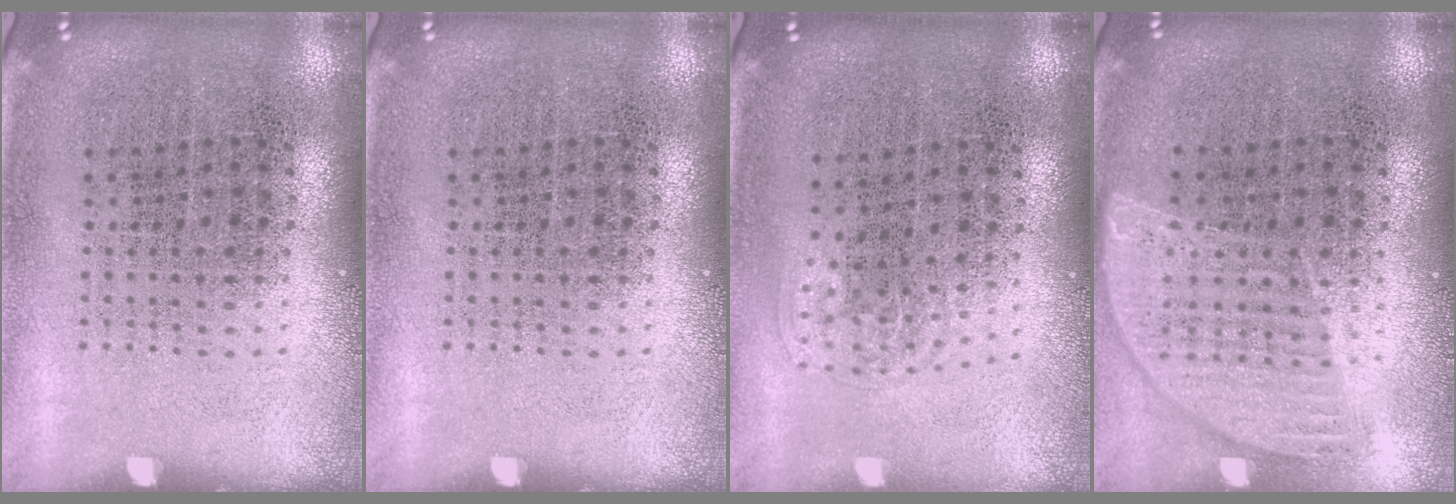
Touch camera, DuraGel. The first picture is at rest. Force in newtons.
{"total": 0.0}
{"total": 0.9, "press": 0.6, "slide": 0.7}
{"total": 0.9, "press": 0.8, "slide": 0.3}